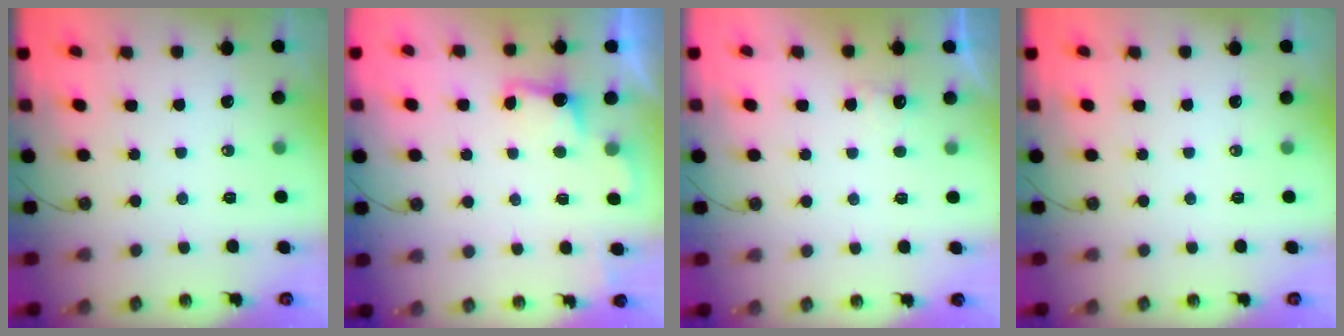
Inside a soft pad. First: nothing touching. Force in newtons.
{"total": 2.0, "press": 1.7, "slide": 0.9}
{"total": 2.1, "press": 2.0, "slide": 0.9}
{"total": 0.0}